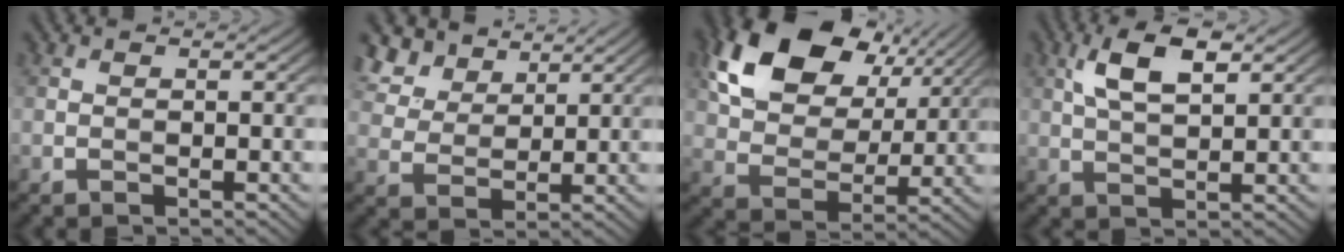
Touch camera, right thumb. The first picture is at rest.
{"total": 7.9, "force": [5.3, 4.5, 3.7], "torque": [-0.104, 0.008, 0.108]}
{"total": 15.9, "force": [8.0, 10.2, 9.3], "torque": [-0.196, 0.013, 0.144]}
{"total": 6.2, "force": [2.7, 2.3, 5.1], "torque": [-0.108, 0.007, 0.051]}